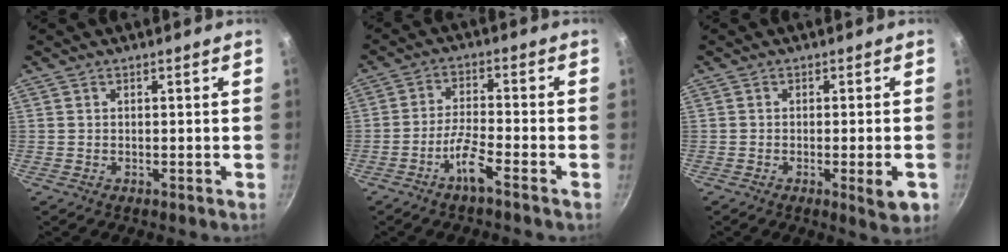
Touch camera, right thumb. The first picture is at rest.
{"total": 5.9, "force": [-3.7, 0.4, 4.5], "torque": [-0.095, 0.025, -0.074]}
{"total": 5.0, "force": [-1.7, 0.7, 4.7], "torque": [-0.062, -0.002, -0.025]}